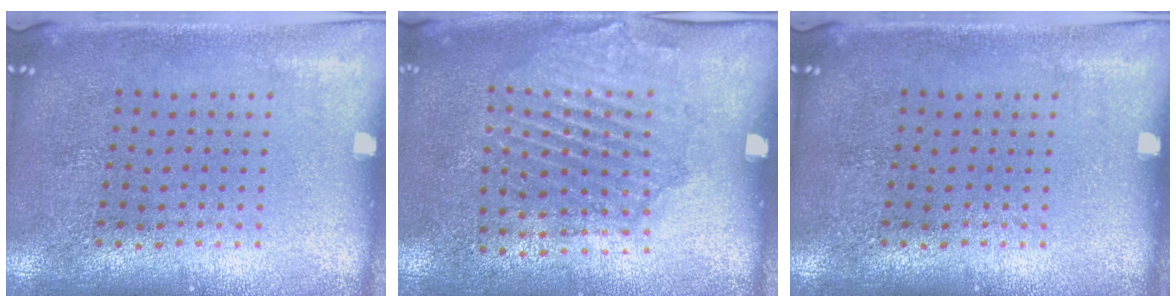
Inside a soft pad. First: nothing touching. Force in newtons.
{"total": 1.7, "press": 1.4, "slide": 0.8}
{"total": 0.0}